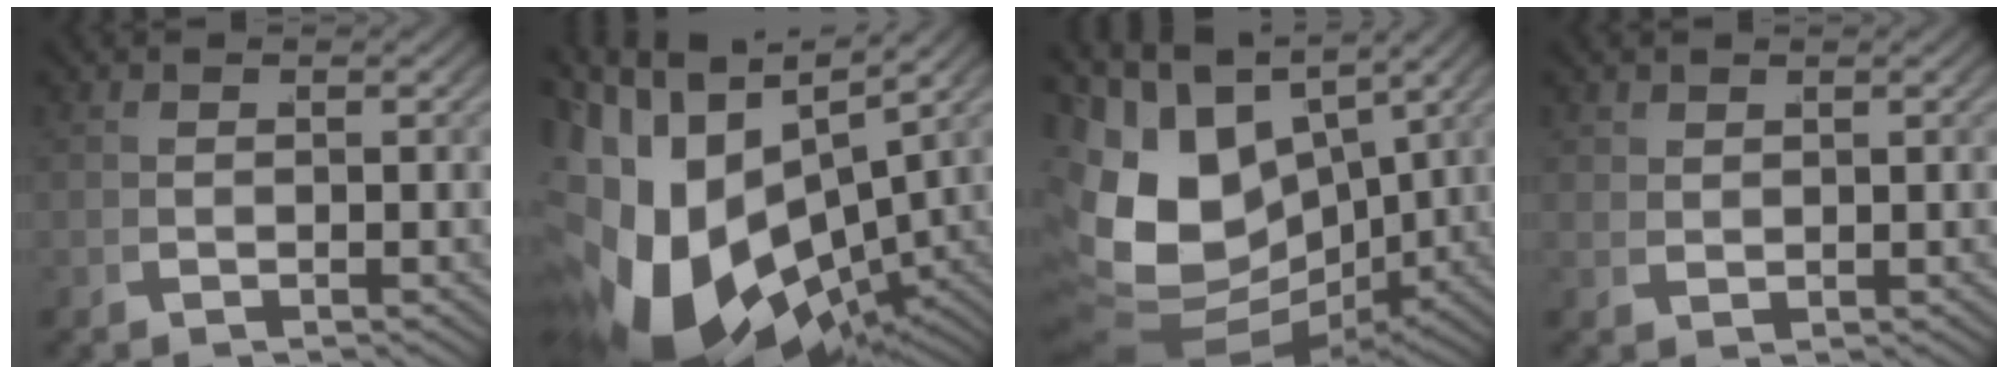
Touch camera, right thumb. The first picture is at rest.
{"total": 22.3, "force": [-4.8, 15.8, 15.0], "torque": [-0.309, -0.081, -0.042]}
{"total": 17.9, "force": [-0.4, 13.0, 12.2], "torque": [-0.257, -0.055, 0.018]}
{"total": 1.4, "force": [1.3, 0.3, 0.1], "torque": [0.002, -0.003, 0.037]}